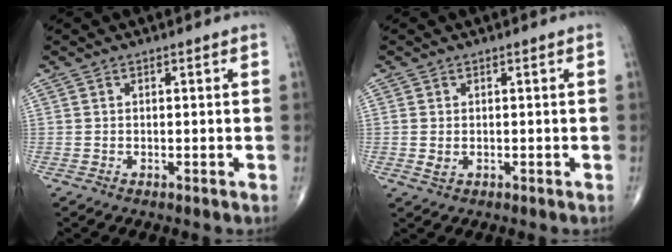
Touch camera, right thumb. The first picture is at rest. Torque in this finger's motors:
{"motor_torque": [-0.71, 0.11, 0.02, 0.07, 0.04]}